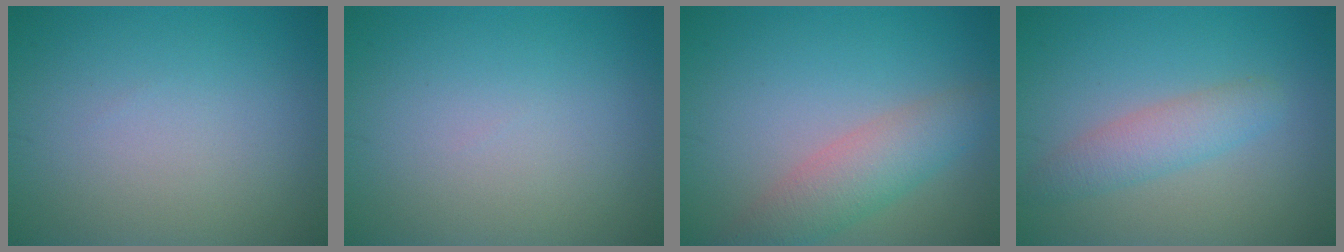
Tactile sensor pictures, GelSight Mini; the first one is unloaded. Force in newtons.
{"total": 0.0}
{"total": 4.1, "press": 4.1, "slide": 0.0}
{"total": 2.9, "press": 2.9, "slide": 0.1}